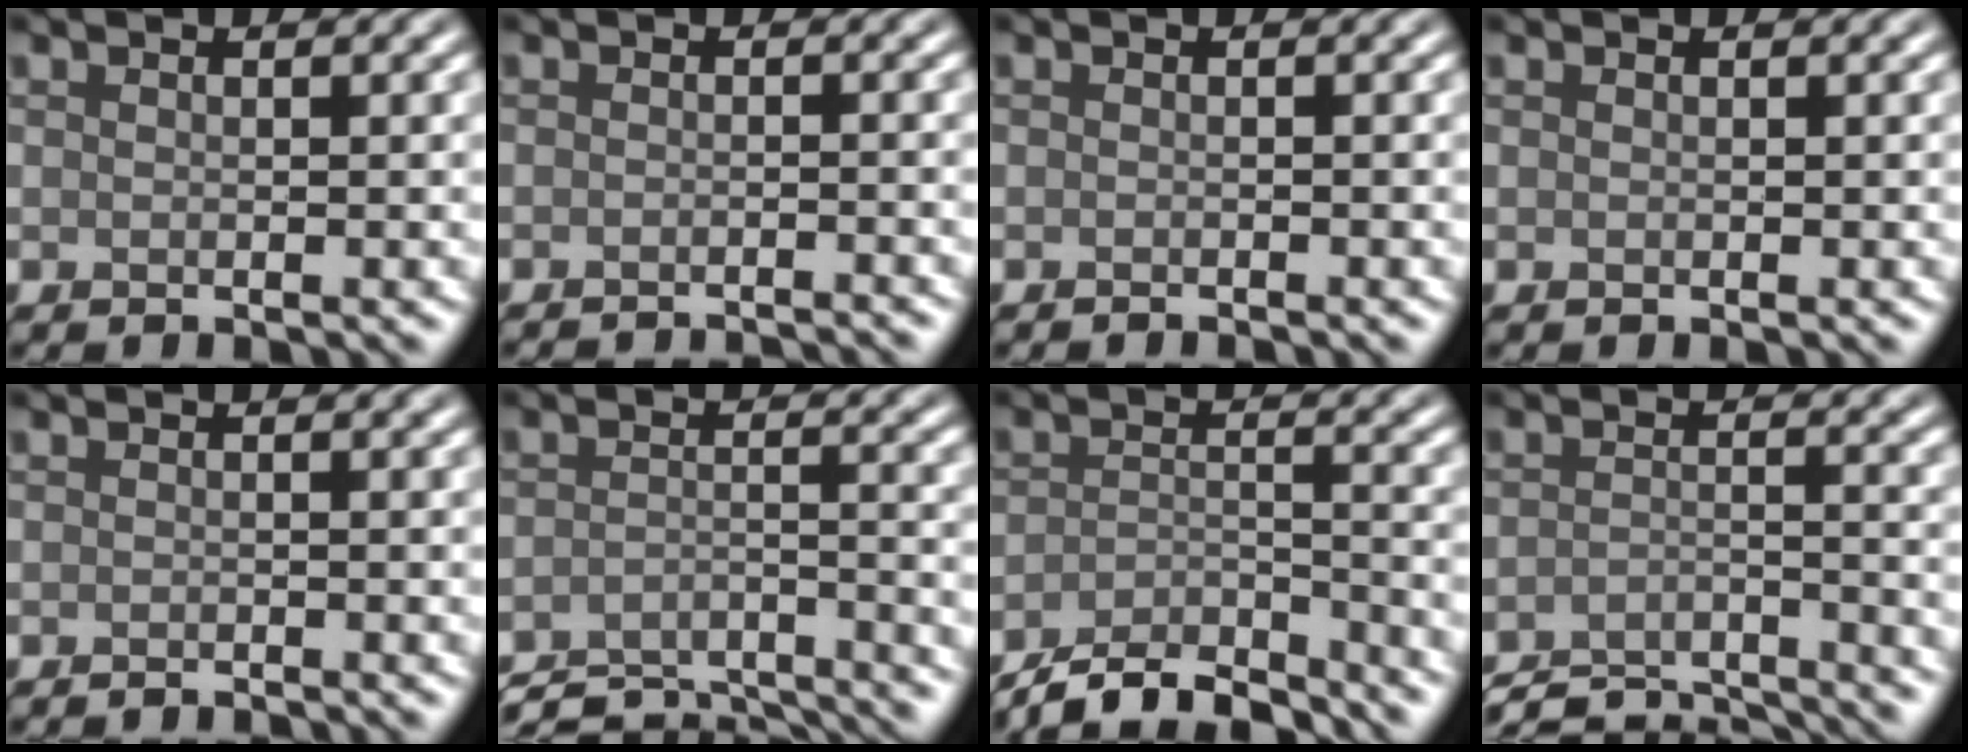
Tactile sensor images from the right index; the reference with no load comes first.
{"total": 3.9, "force": [-3.6, 0.7, 1.2], "torque": [-0.004, 0.013, -0.042]}
{"total": 0.9, "force": [-0.8, 0.1, 0.3], "torque": [0.000, 0.000, -0.013]}
{"total": 0.0}
{"total": 1.2, "force": [-1.1, 0.2, 0.4], "torque": [0.001, 0.000, -0.018]}
{"total": 9.3, "force": [-8.5, 2.1, 3.1], "torque": [-0.047, -0.002, -0.129]}
{"total": 6.0, "force": [-5.5, 1.1, 2.1], "torque": [-0.038, -0.004, -0.097]}
{"total": 8.0, "force": [-7.3, 1.8, 2.7], "torque": [-0.045, -0.003, -0.120]}